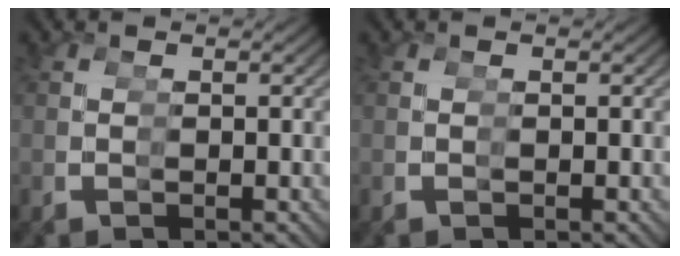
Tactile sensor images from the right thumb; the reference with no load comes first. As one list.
[{"total": 0.0}]